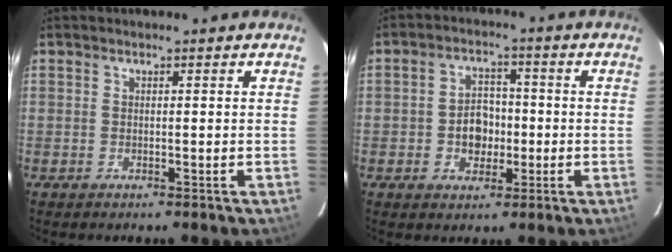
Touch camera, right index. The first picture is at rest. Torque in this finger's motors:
{"motor_torque": [0.73, 0.25, 0.14, 0.05]}